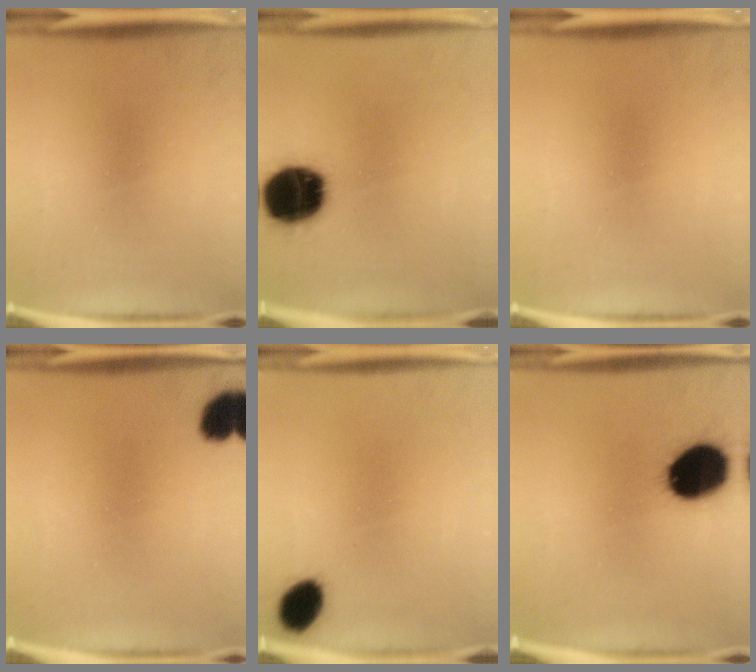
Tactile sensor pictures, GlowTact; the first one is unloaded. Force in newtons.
{"total": 19.5}
{"total": 0.0}
{"total": 6.1}
{"total": 7.0}
{"total": 18.2}